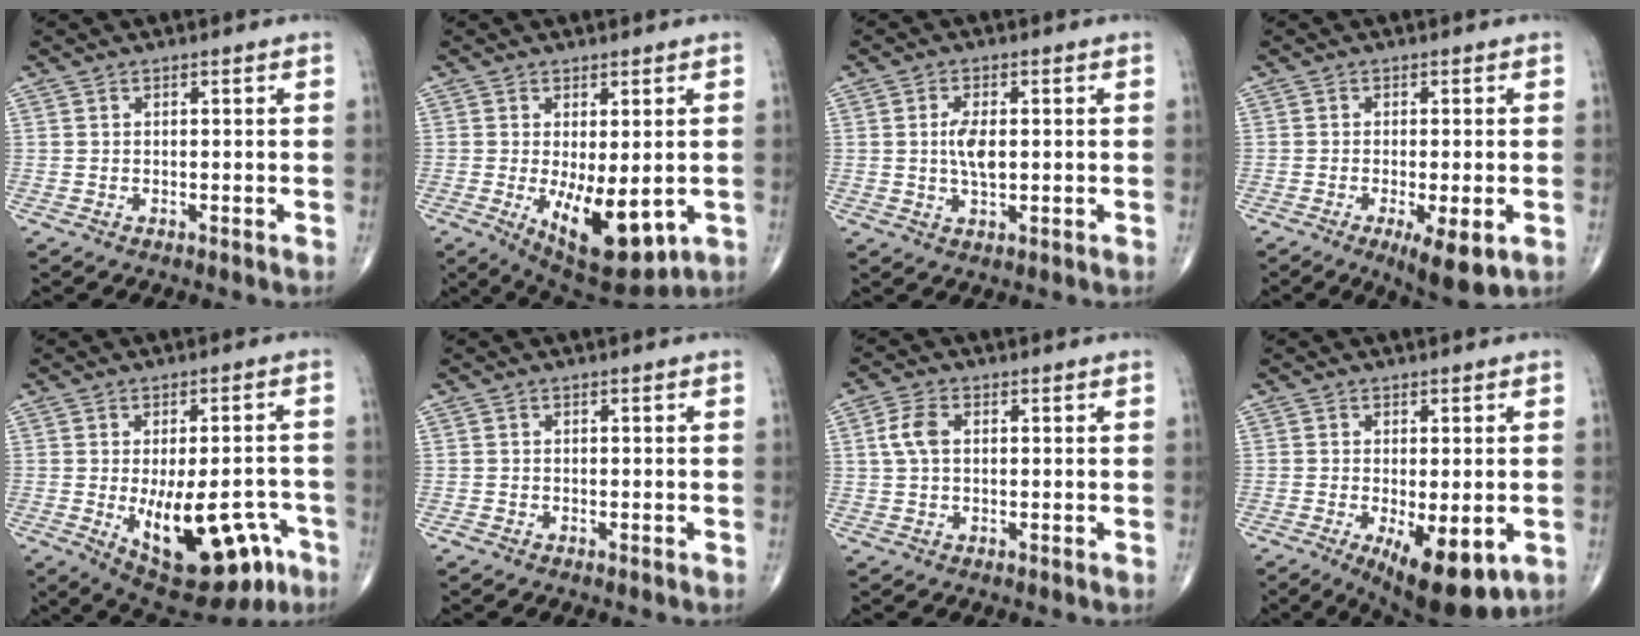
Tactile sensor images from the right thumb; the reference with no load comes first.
{"total": 12.1, "force": [-2.5, 5.0, 10.7], "torque": [-0.152, -0.024, -0.018]}
{"total": 4.7, "force": [0.2, 2.2, 4.2], "torque": [-0.082, -0.005, 0.003]}
{"total": 7.5, "force": [-2.8, 2.1, 6.6], "torque": [-0.100, -0.015, -0.041]}
{"total": 18.2, "force": [-6.7, 8.6, 14.6], "torque": [-0.175, 0.018, -0.073]}
{"total": 0.5, "force": [-0.4, 0.3, 0.2], "torque": [-0.003, 0.000, -0.011]}
{"total": 4.3, "force": [0.7, 2.6, 3.3], "torque": [-0.077, 0.009, 0.010]}
{"total": 11.5, "force": [-4.0, 4.4, 9.8], "torque": [-0.140, -0.017, -0.052]}